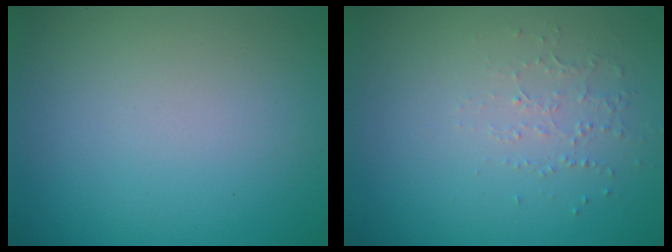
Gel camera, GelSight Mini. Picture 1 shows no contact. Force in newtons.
{"total": 1.0, "press": 0.6, "slide": 0.8}